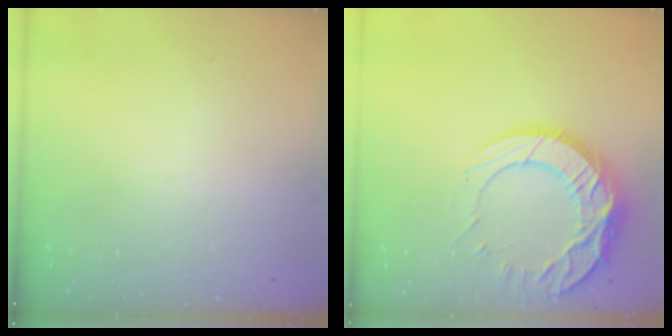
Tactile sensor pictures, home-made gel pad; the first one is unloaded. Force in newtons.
{"total": 17.2, "press": 17.2, "slide": 1.0}